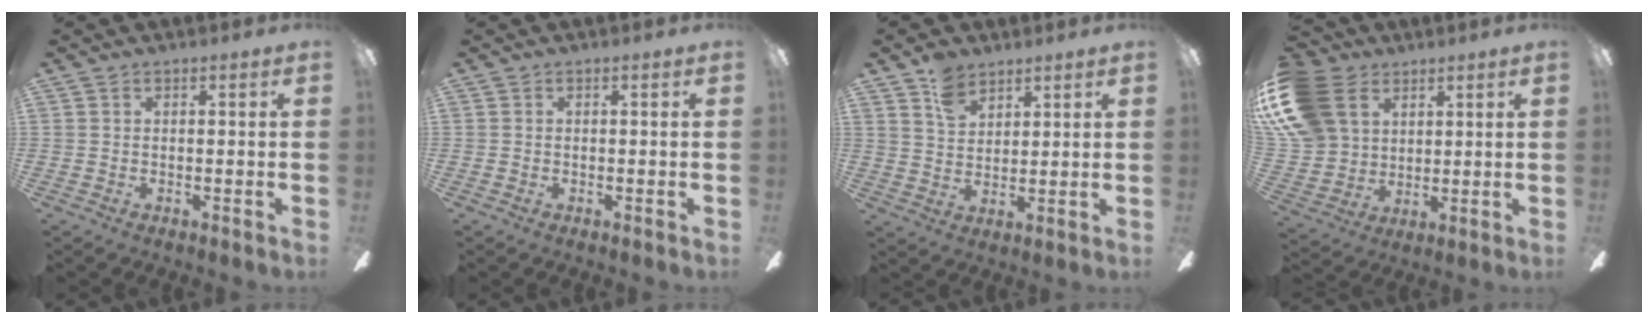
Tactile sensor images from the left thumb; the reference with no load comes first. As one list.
[{"total": 0.0}, {"total": 6.9, "force": [5.0, 4.1, 2.4], "torque": [-0.049, -0.013, 0.095]}, {"total": 18.5, "force": [7.5, 14.0, 9.6], "torque": [-0.227, -0.015, 0.146]}]